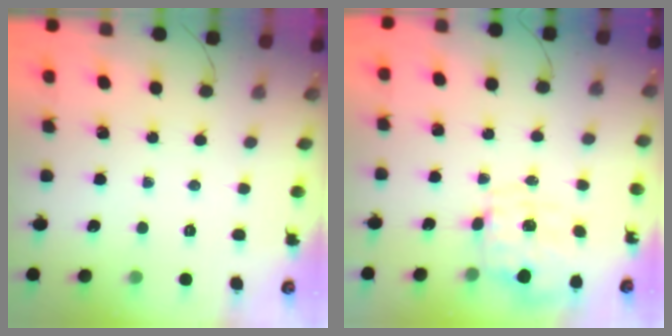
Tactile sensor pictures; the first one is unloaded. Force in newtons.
{"total": 1.0, "press": 0.9, "slide": 0.5}